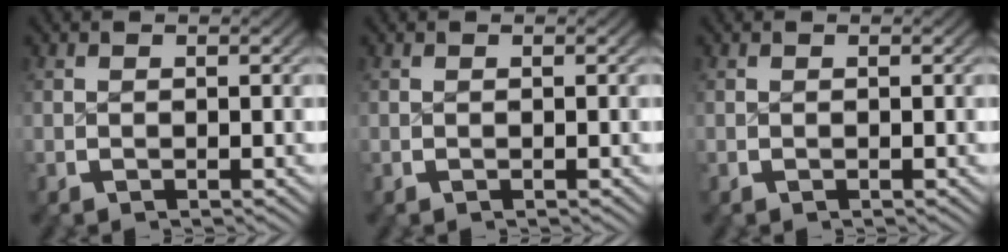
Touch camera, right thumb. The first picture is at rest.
{"total": 0.0}
{"total": 0.0}